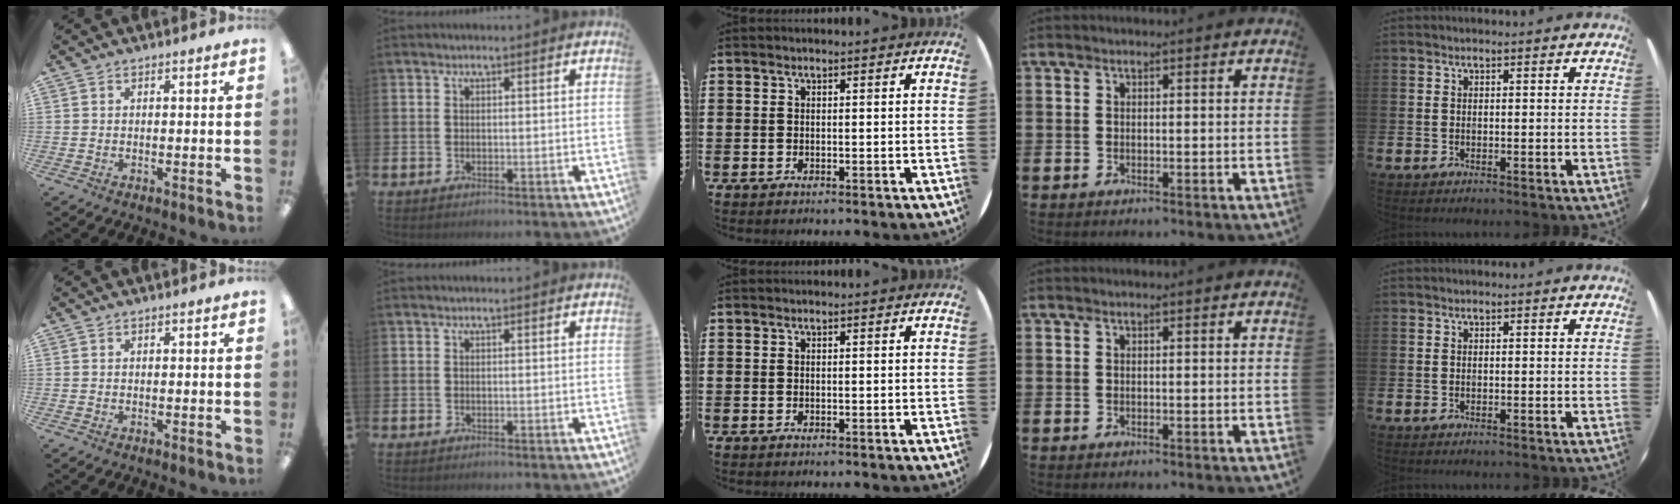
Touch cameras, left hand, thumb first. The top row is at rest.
{}